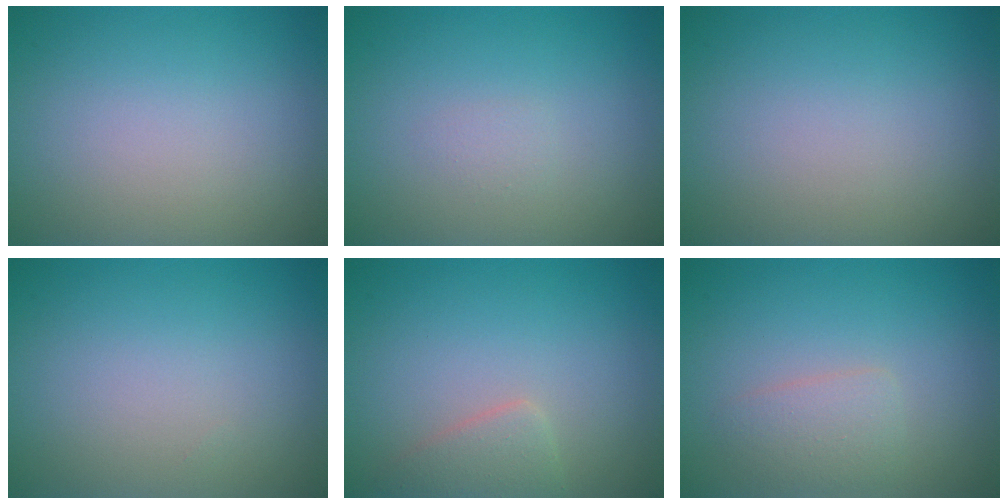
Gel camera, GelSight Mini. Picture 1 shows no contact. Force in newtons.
{"total": 0.5, "press": 0.5, "slide": 0.1}
{"total": 0.0}
{"total": 0.0}
{"total": 1.9, "press": 1.9, "slide": 0.2}
{"total": 1.9, "press": 1.9, "slide": 0.0}